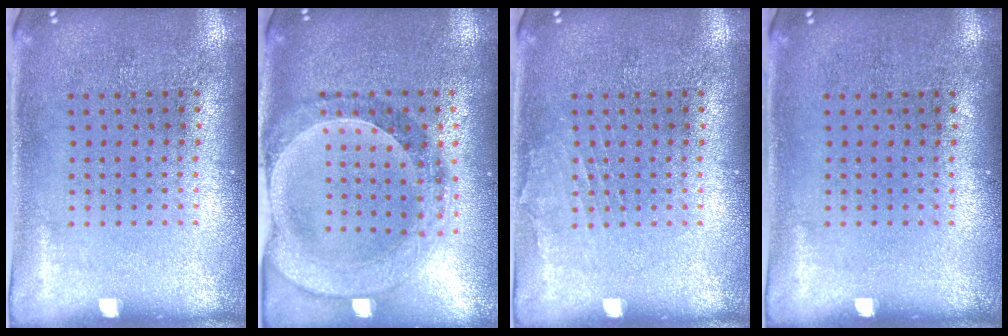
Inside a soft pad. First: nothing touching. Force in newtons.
{"total": 1.5, "press": 1.5, "slide": 0.3}
{"total": 0.7, "press": 0.7, "slide": 0.1}
{"total": 0.0}